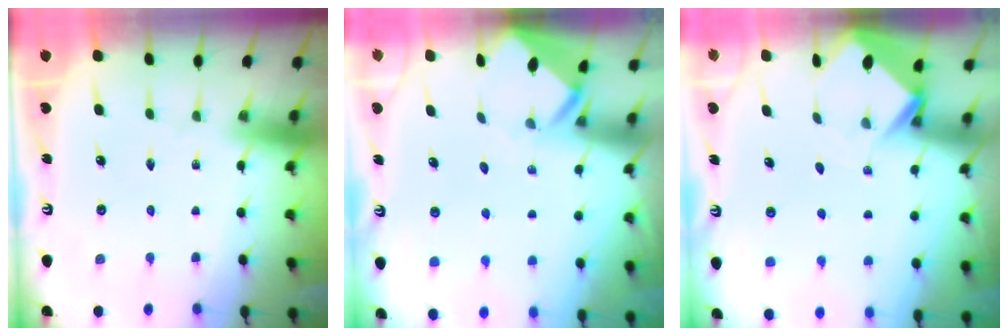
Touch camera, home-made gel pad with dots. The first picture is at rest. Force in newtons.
{"total": 3.5, "press": 3.5, "slide": 0.1}
{"total": 3.8, "press": 3.8, "slide": 0.2}